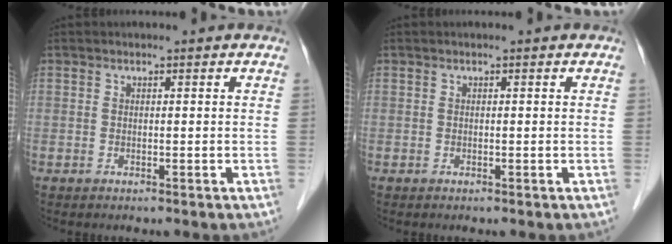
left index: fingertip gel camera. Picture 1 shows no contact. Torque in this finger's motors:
{"motor_torque": [-0.03, 0.03, 0.00, 0.00]}